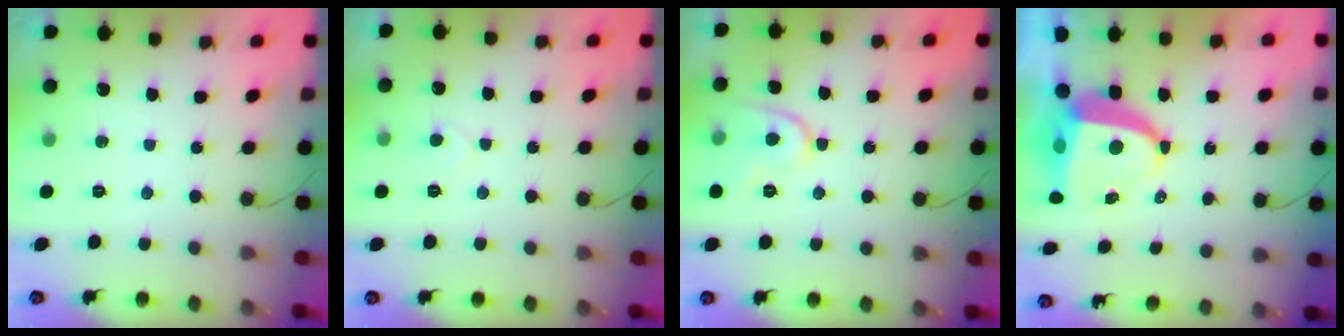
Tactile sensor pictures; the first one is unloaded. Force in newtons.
{"total": 4.1, "press": 4.0, "slide": 0.4}
{"total": 8.4, "press": 8.3, "slide": 1.0}
{"total": 8.8, "press": 8.8, "slide": 1.0}